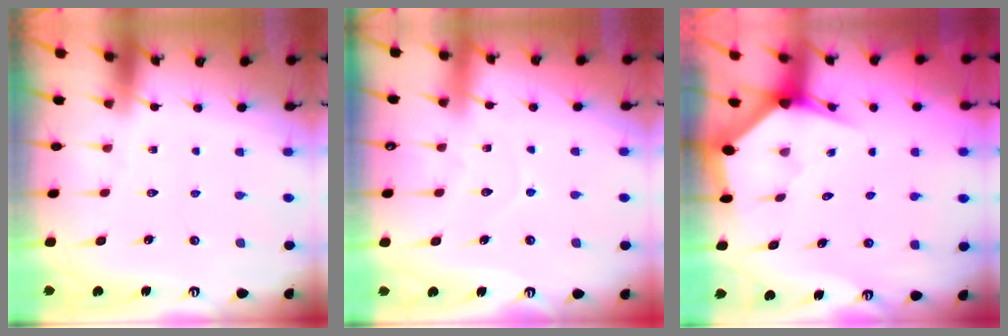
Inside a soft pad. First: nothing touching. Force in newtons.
{"total": 5.5, "press": 5.5, "slide": 0.5}
{"total": 3.2, "press": 3.1, "slide": 0.4}